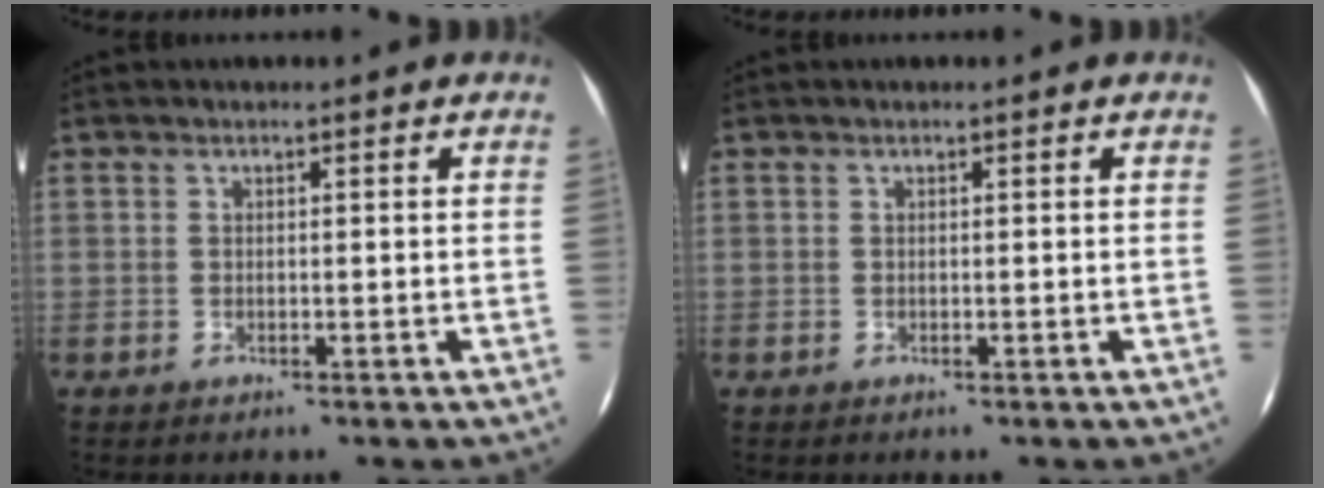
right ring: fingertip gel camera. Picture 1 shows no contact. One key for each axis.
{"total": 0.0}